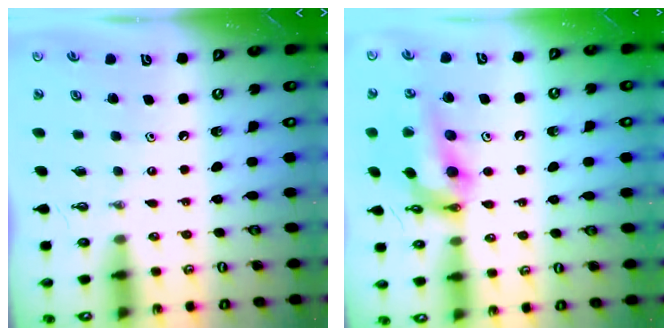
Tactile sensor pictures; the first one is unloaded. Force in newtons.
{"total": 18.0, "press": 17.2, "slide": 5.4}